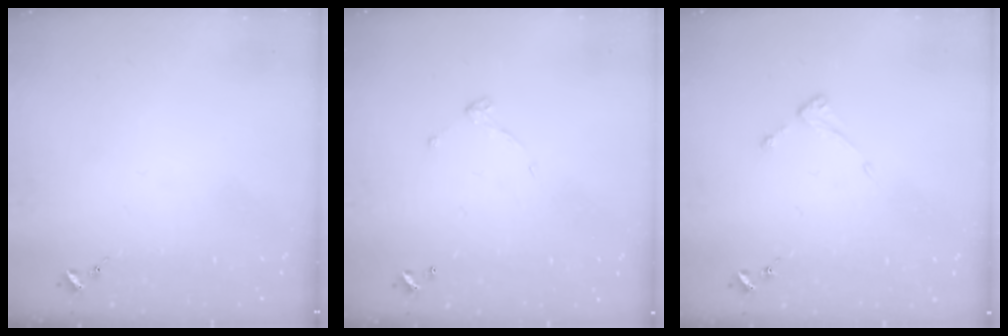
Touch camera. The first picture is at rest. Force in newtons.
{"total": 4.4, "press": 4.4, "slide": 0.2}
{"total": 4.1, "press": 4.0, "slide": 0.4}